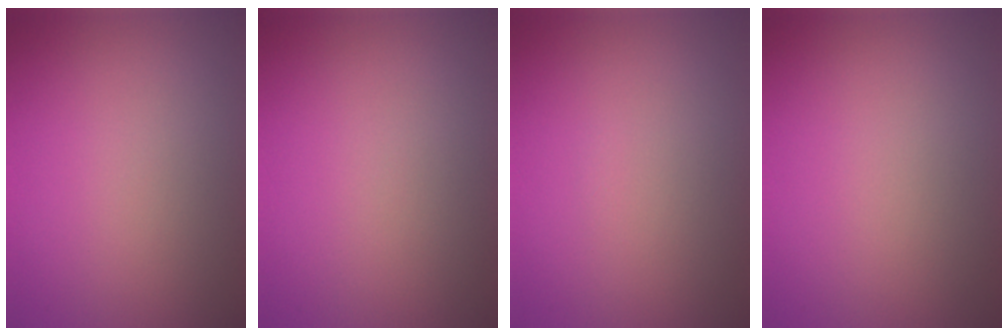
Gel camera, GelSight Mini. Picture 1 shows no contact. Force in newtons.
{"total": 0.0}
{"total": 0.0}
{"total": 0.0}